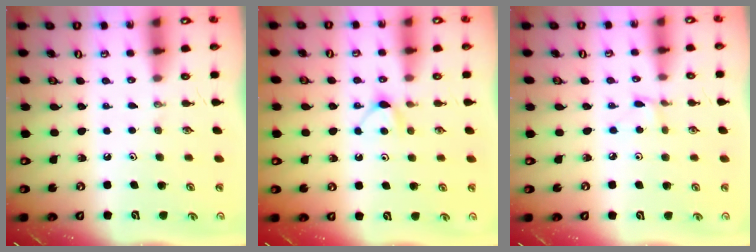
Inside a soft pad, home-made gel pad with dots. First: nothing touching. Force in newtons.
{"total": 4.5, "press": 4.5, "slide": 0.5}
{"total": 1.9, "press": 1.9, "slide": 0.2}